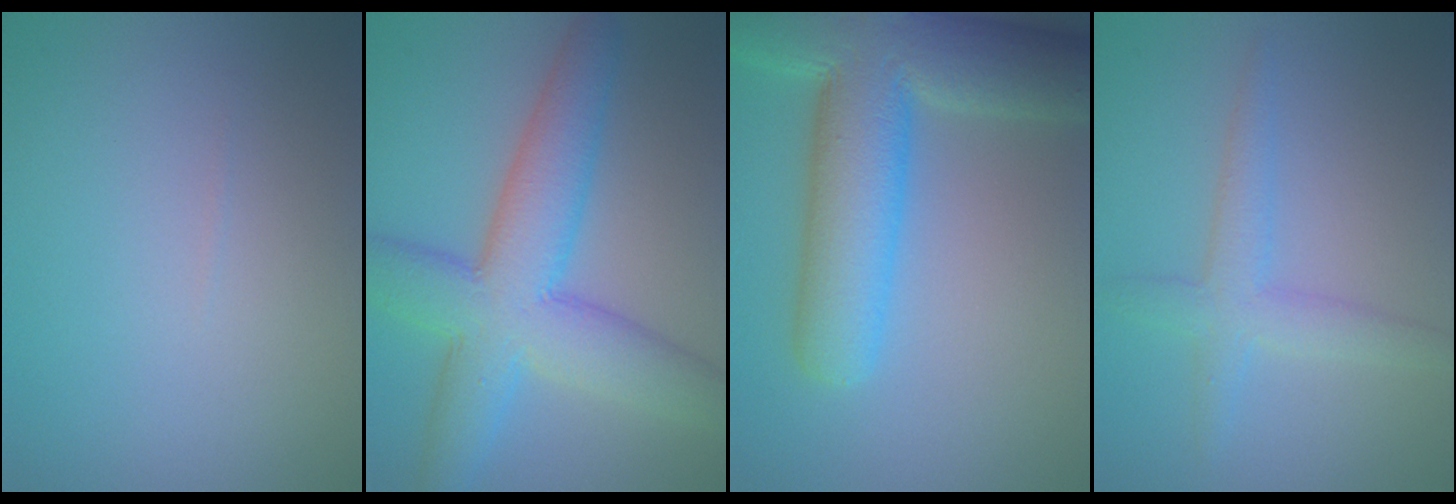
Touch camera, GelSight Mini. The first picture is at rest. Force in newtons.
{"total": 9.0, "press": 9.0, "slide": 0.1}
{"total": 11.3, "press": 11.2, "slide": 0.6}
{"total": 2.9, "press": 2.9, "slide": 0.1}